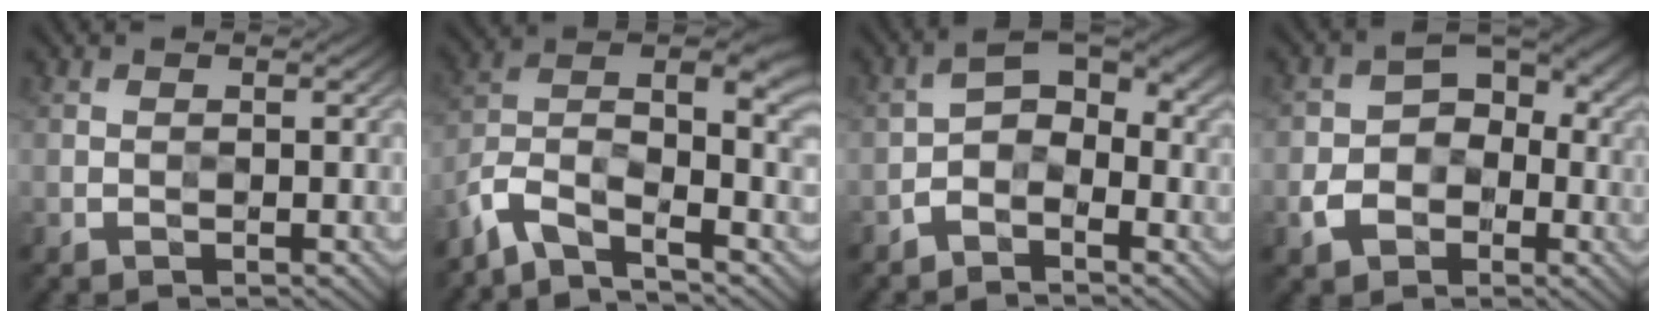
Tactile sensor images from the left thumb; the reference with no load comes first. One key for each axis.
{"total": 8.6, "fx": -4.2, "fy": 3.2, "fz": 6.9, "tx": -0.122, "ty": -0.003, "tz": -0.104}
{"total": 3.6, "fx": -2.2, "fy": 1.9, "fz": 2.3, "tx": -0.035, "ty": 0.008, "tz": -0.054}
{"total": 5.7, "fx": -1.8, "fy": 4.4, "fz": 3.1, "tx": -0.045, "ty": -0.007, "tz": -0.041}